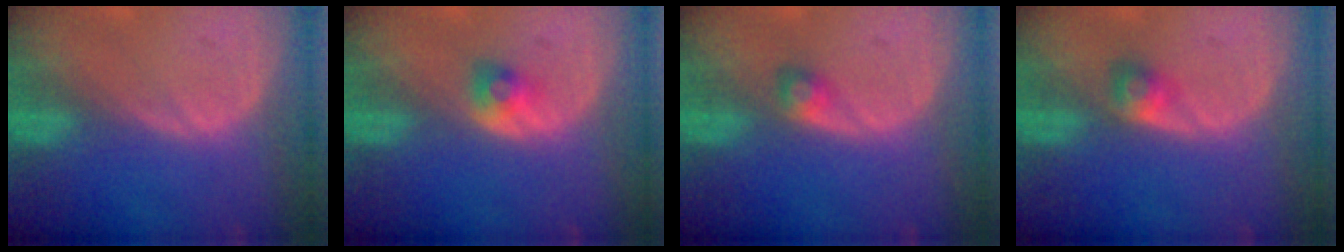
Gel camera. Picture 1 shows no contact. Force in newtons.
{"total": 2.3, "press": 2.2, "slide": 0.5}
{"total": 1.9, "press": 1.8, "slide": 0.2}
{"total": 2.5, "press": 2.4, "slide": 0.7}